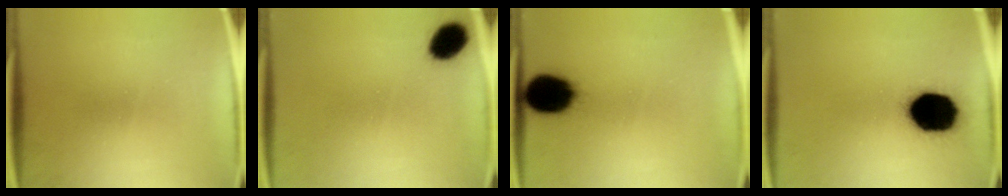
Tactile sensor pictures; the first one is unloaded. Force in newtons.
{"total": 7.0}
{"total": 13.0}
{"total": 19.3}